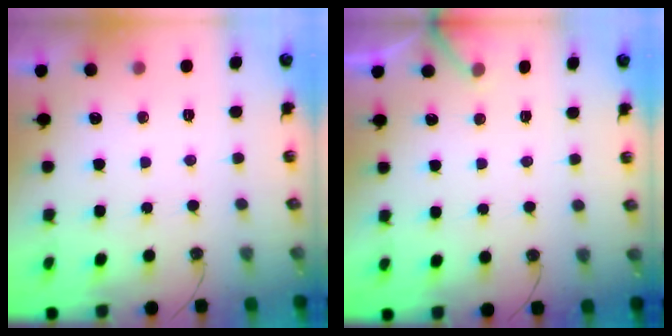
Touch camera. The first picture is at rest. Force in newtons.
{"total": 4.4, "press": 4.4, "slide": 0.2}